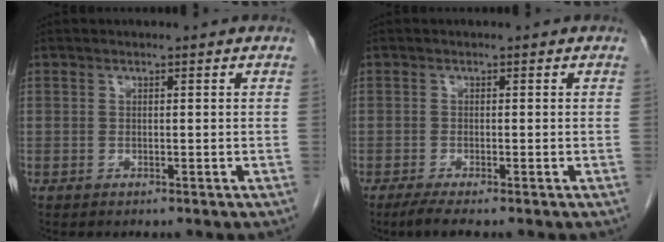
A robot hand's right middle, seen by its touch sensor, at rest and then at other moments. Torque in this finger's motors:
{"motor_torque": [0.34, -0.18, 0.01, 0.00]}